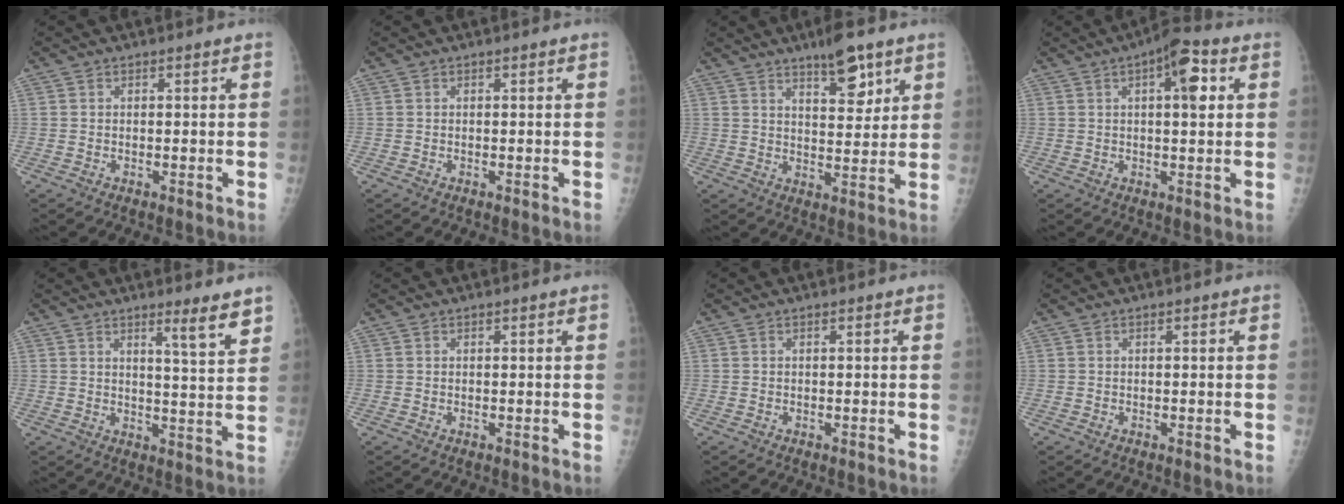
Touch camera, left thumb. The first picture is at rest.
{"total": 0.0}
{"total": 8.4, "force": [5.4, 2.8, 5.8], "torque": [-0.069, -0.035, 0.083]}
{"total": 8.2, "force": [2.6, 3.0, 7.2], "torque": [-0.088, 0.008, 0.030]}
{"total": 5.9, "force": [4.4, 0.3, 4.0], "torque": [-0.046, -0.038, 0.059]}
{"total": 0.0}
{"total": 0.0}
{"total": 0.0}